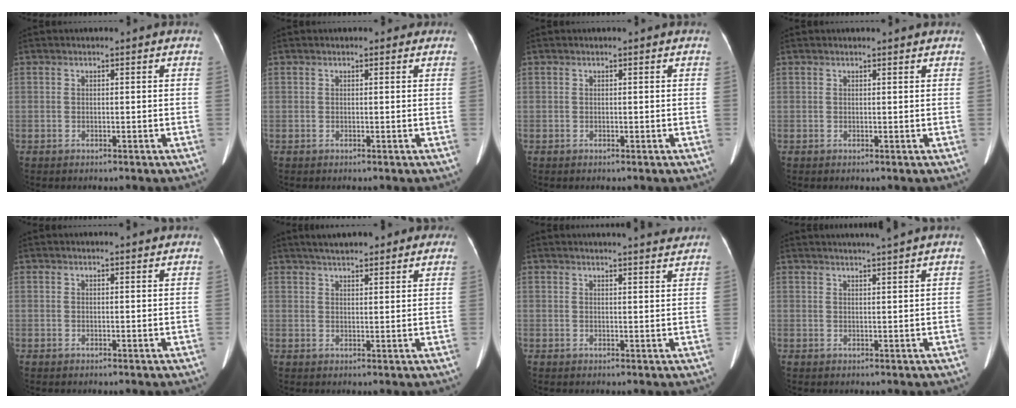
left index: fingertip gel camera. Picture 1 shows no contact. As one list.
[{"total": 0.8, "force": [0.5, 0.6, 0.1], "torque": [-0.001, 0.001, -0.001]}, {"total": 0.0}, {"total": 1.3, "force": [1.3, 0.0, 0.3], "torque": [-0.008, 0.002, 0.014]}, {"total": 1.7, "force": [1.6, 0.0, 0.4], "torque": [-0.008, 0.001, 0.018]}, {"total": 9.4, "force": [7.8, 2.3, 4.8], "torque": [-0.057, 0.024, 0.105]}, {"total": 7.7, "force": [7.4, -0.2, 2.2], "torque": [-0.026, 0.000, 0.074]}, {"total": 5.4, "force": [4.8, -1.3, 2.1], "torque": [-0.025, 0.007, 0.059]}]